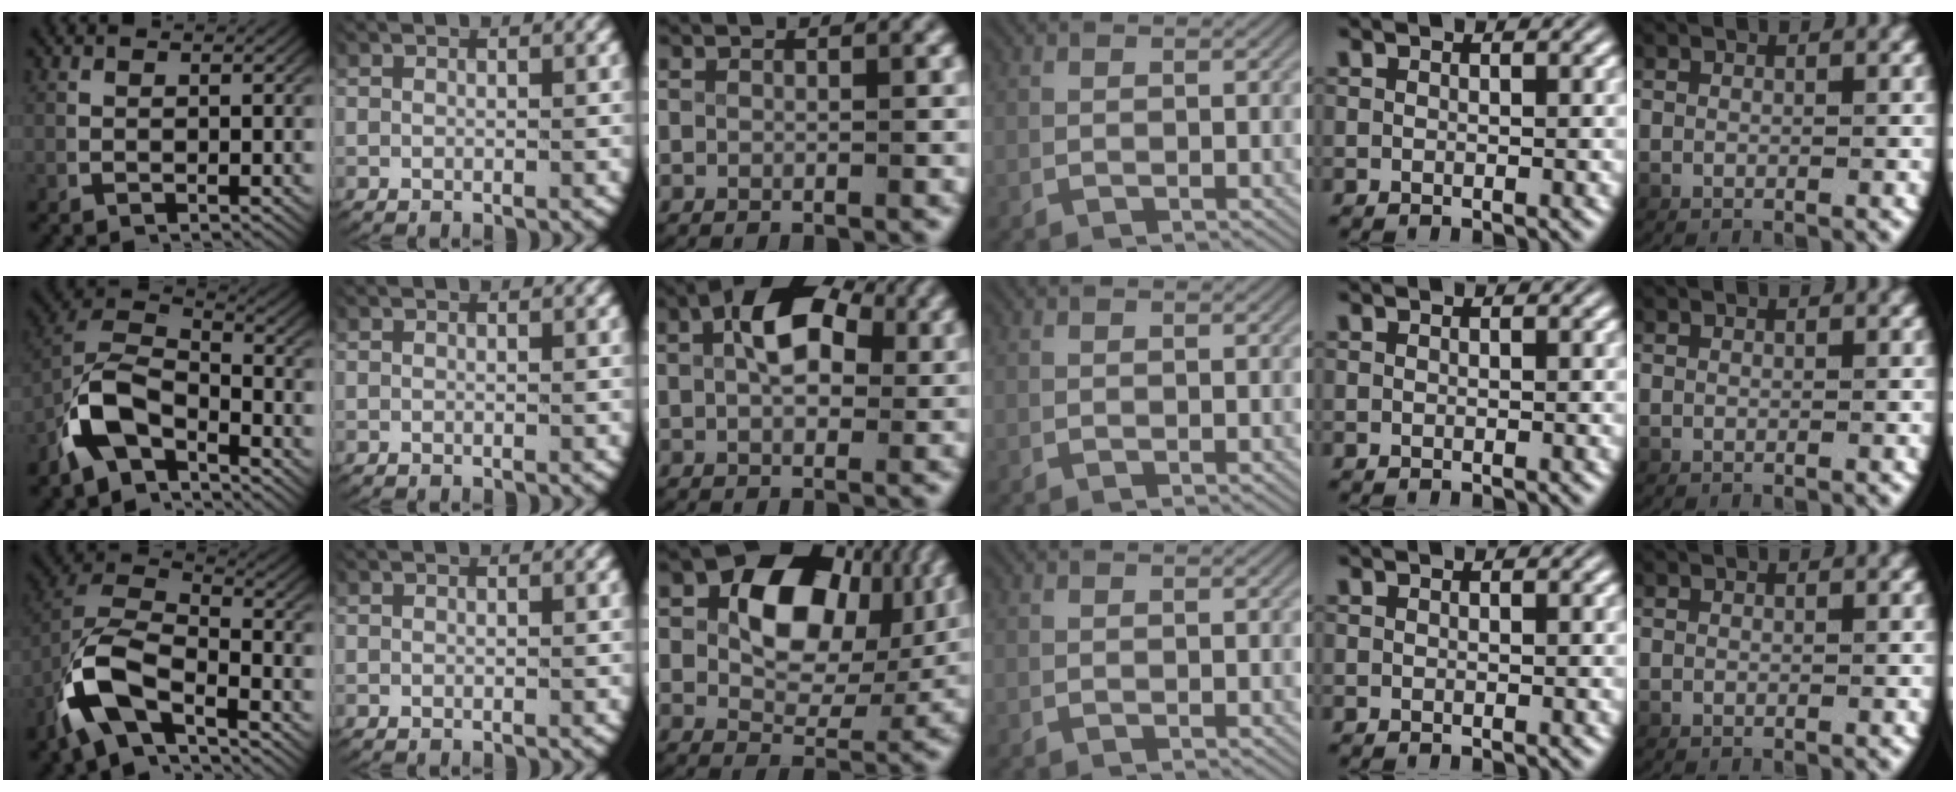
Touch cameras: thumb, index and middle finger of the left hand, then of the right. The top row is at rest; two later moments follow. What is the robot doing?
{"motion": "lift_and_place", "object": "fork"}